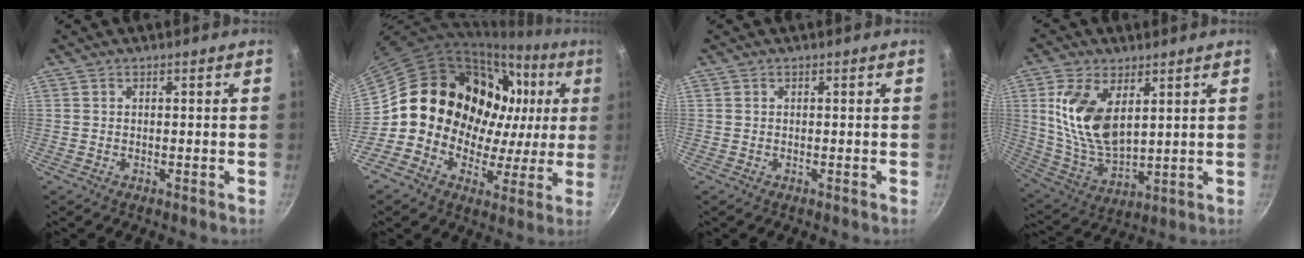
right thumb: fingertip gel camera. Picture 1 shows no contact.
{"total": 21.6, "force": [3.5, 18.1, 11.2], "torque": [-0.134, 0.033, 0.049]}
{"total": 0.0}
{"total": 14.4, "force": [4.3, 7.7, 11.3], "torque": [-0.215, -0.032, 0.096]}